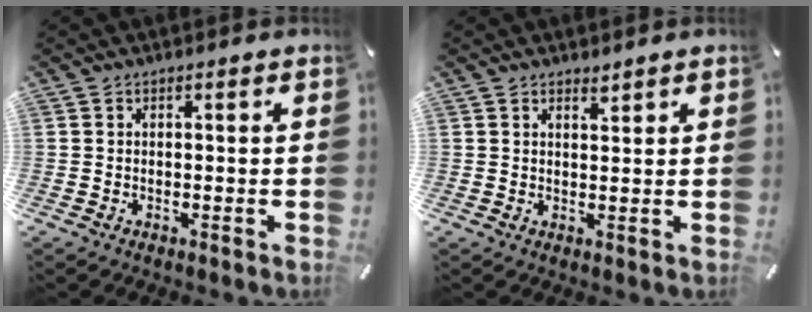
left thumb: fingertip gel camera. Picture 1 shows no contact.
{"total": 1.6, "force": [1.5, 0.5, 0.3], "torque": [-0.006, -0.004, 0.028]}